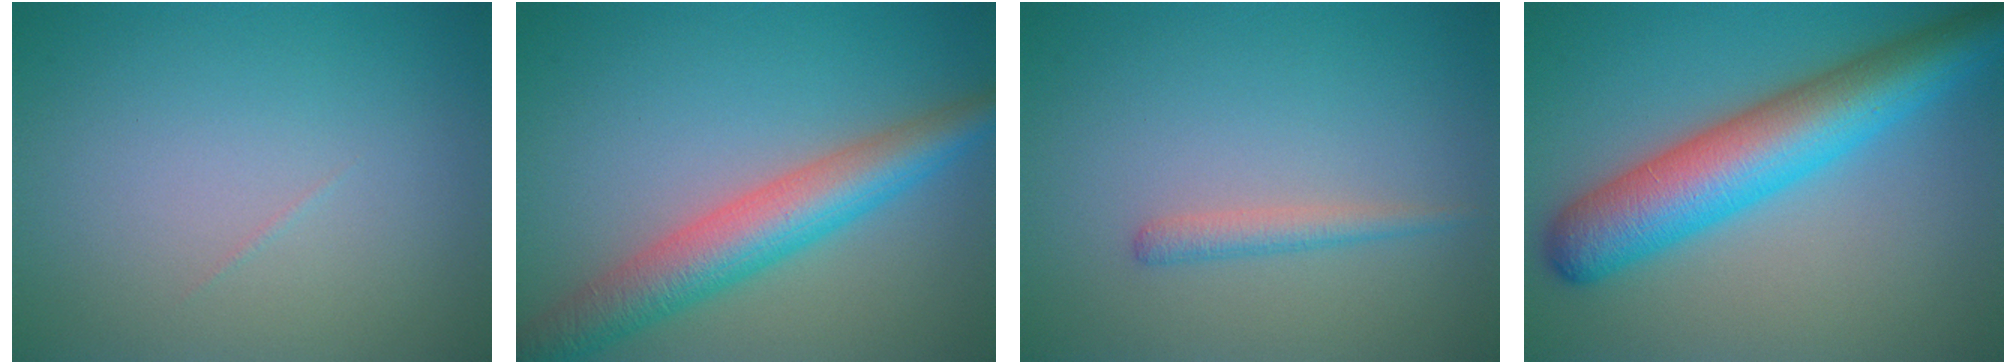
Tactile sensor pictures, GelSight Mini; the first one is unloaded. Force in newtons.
{"total": 6.5, "press": 6.5, "slide": 0.1}
{"total": 1.5, "press": 1.5, "slide": 0.1}
{"total": 9.0, "press": 9.0, "slide": 0.2}